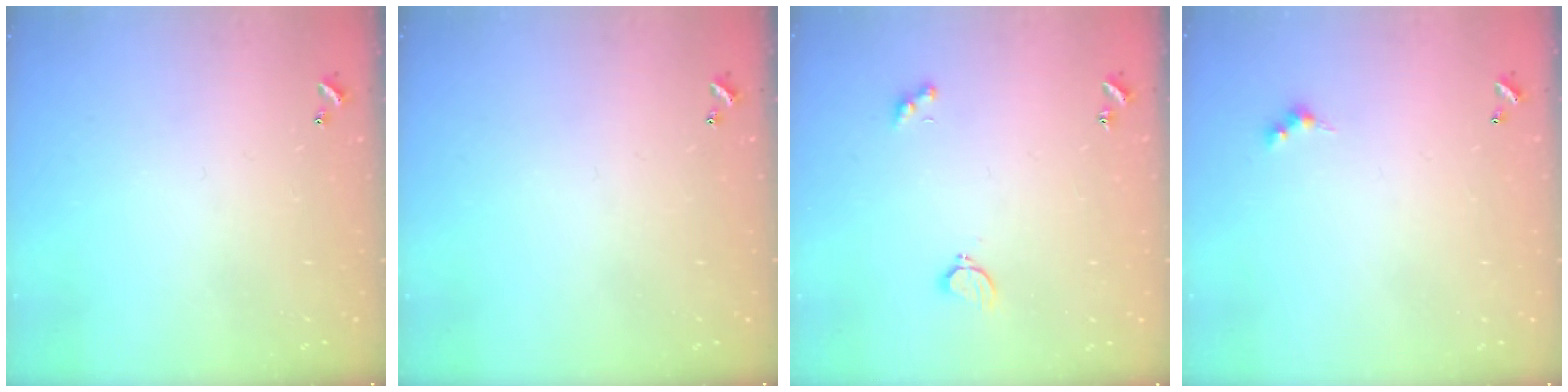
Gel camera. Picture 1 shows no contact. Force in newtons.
{"total": 0.0}
{"total": 2.0, "press": 1.9, "slide": 0.5}
{"total": 2.4, "press": 2.4, "slide": 0.4}